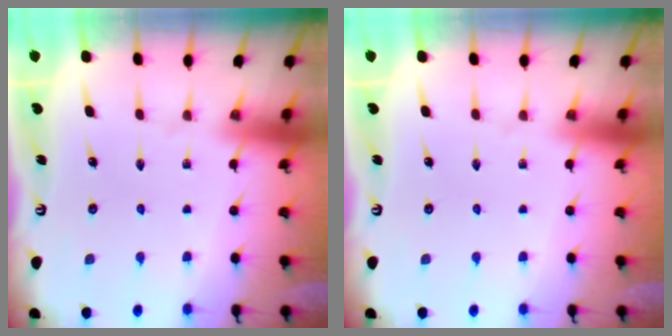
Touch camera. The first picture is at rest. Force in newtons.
{"total": 0.0}